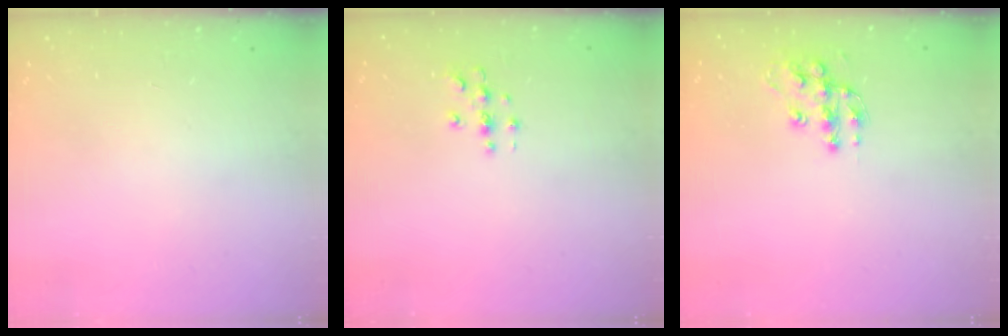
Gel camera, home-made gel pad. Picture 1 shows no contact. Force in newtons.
{"total": 2.8, "press": 2.8, "slide": 0.2}
{"total": 11.8, "press": 11.8, "slide": 0.6}